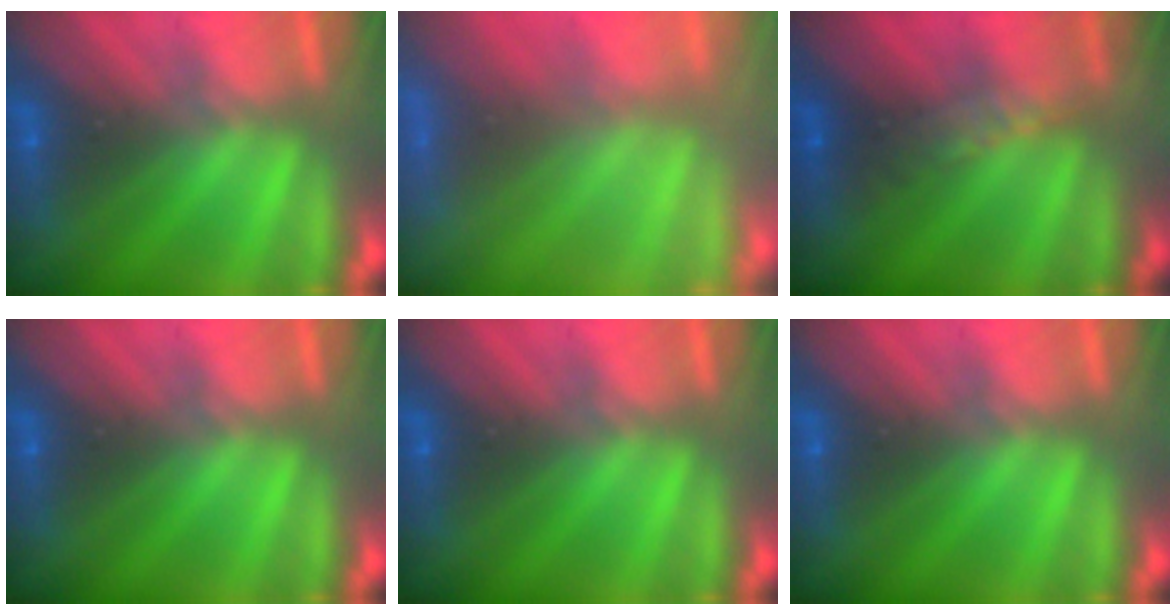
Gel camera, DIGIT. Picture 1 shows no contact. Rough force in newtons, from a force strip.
{"total": 8.5}
{"total": 2.9}
{"total": 0.0}
{"total": 0.0}
{"total": 0.0}